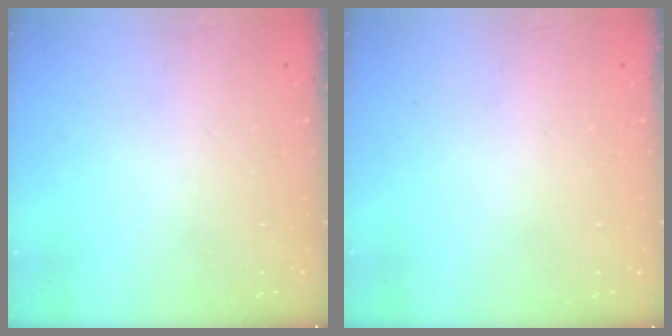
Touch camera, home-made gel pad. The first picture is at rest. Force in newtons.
{"total": 1.4, "press": 1.4, "slide": 0.1}